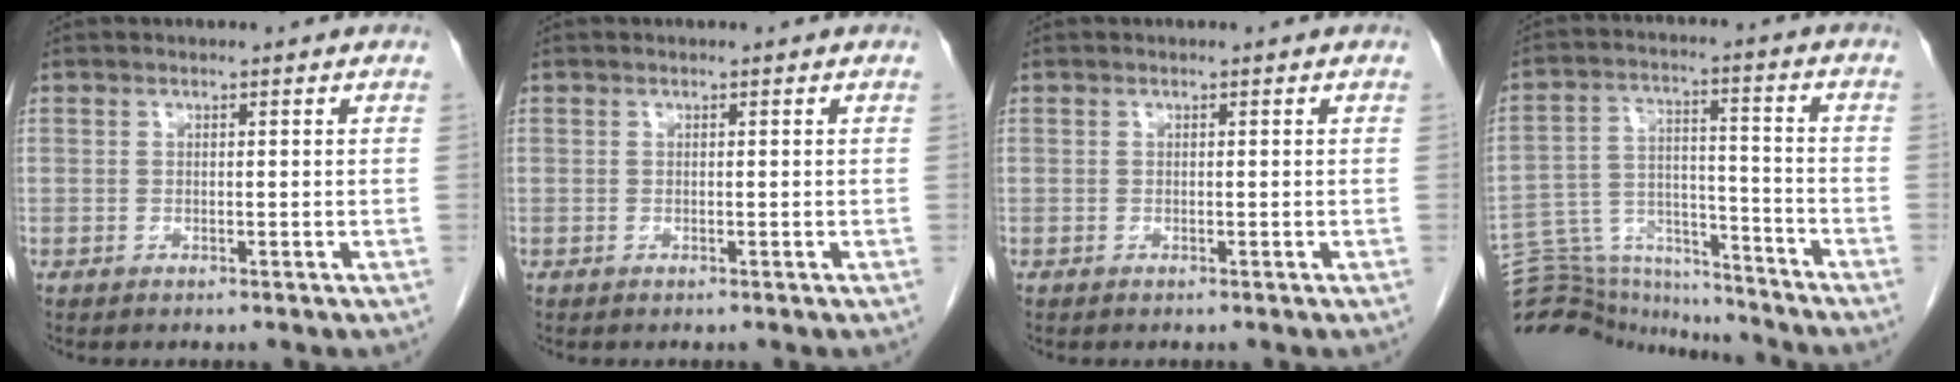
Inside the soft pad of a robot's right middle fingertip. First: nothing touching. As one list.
[{"total": 0.0}, {"total": 0.0}, {"total": 18.2, "force": [-17.6, 3.7, 3.2], "torque": [-0.079, 0.034, -0.273]}]